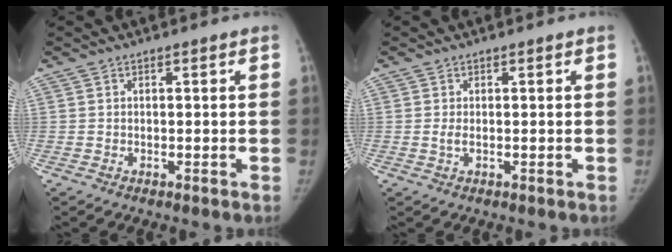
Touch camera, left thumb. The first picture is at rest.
{"total": 1.2, "force": [0.0, 0.5, 1.0], "torque": [-0.025, -0.001, 0.002]}